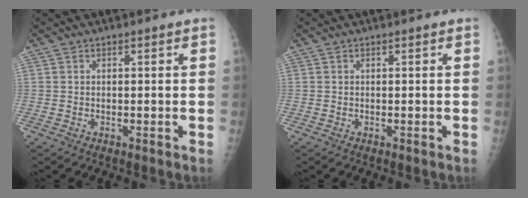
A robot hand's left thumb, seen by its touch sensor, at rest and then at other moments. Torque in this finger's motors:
{"motor_torque": [0.04, 0.07, -0.07, -0.16, 0.00]}